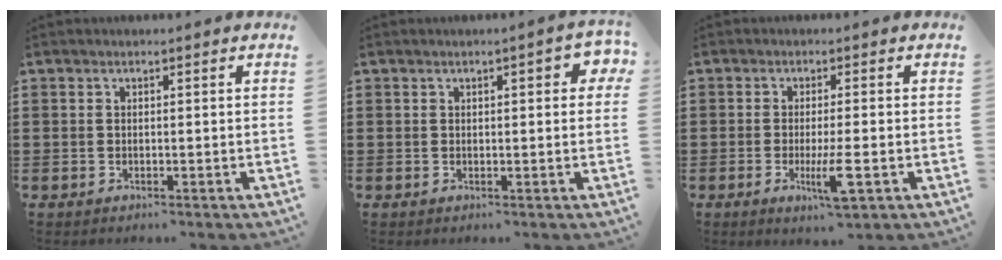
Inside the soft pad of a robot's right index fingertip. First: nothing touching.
{"total": 2.3, "force": [0.5, 0.7, 2.2], "torque": [-0.028, -0.001, 0.002]}
{"total": 5.5, "force": [-1.8, 0.5, 5.2], "torque": [-0.106, -0.024, -0.033]}